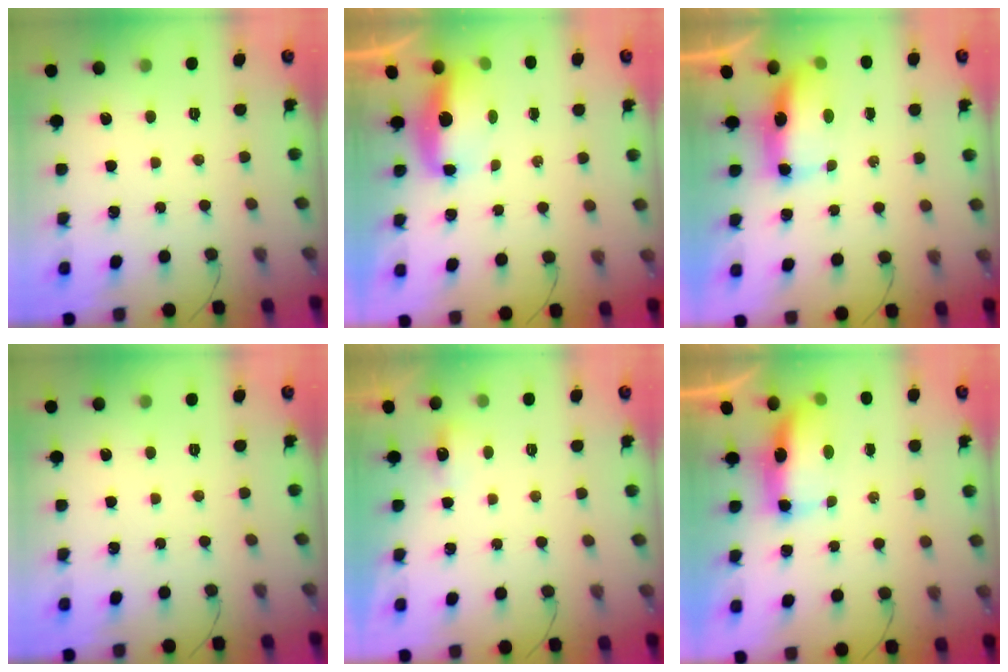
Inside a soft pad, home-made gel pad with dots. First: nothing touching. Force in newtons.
{"total": 7.1, "press": 7.1, "slide": 0.7}
{"total": 7.0, "press": 6.7, "slide": 1.9}
{"total": 0.0}
{"total": 10.5, "press": 3.4, "slide": 9.9}
{"total": 7.0, "press": 6.7, "slide": 1.9}